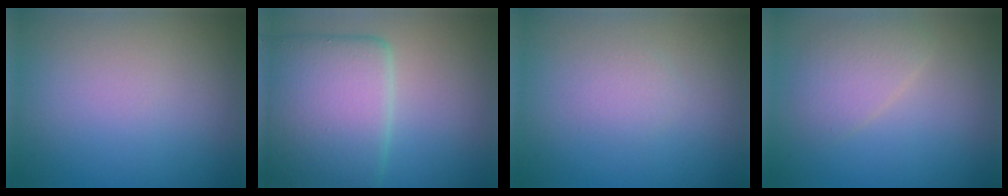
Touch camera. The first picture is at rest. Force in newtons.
{"total": 9.0, "press": 9.0, "slide": 0.1}
{"total": 1.1, "press": 1.1, "slide": 0.0}
{"total": 2.5, "press": 2.5, "slide": 0.1}